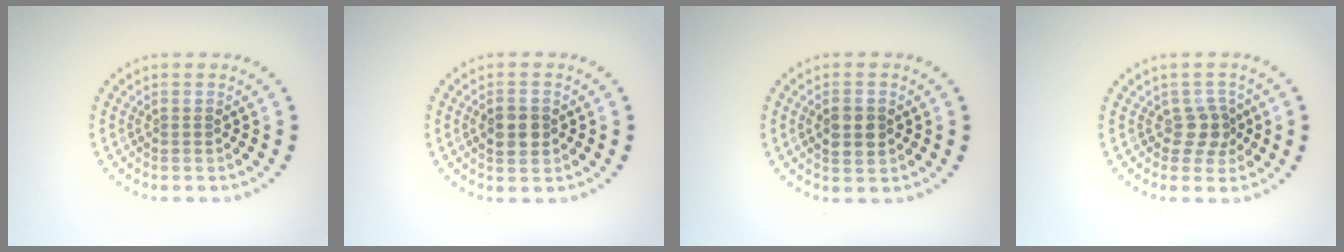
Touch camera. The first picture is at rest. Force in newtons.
{"total": 3.0, "press": 3.0, "slide": 0.0}
{"total": 2.5, "press": 2.4, "slide": 0.2}
{"total": 2.0, "press": 1.6, "slide": 1.2}